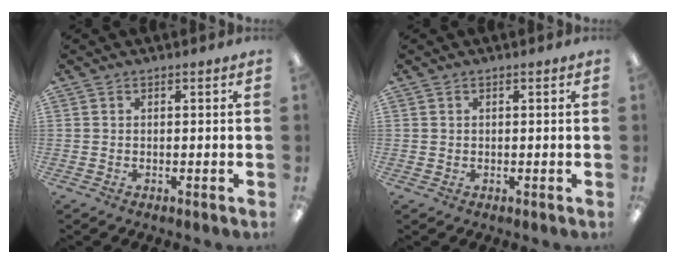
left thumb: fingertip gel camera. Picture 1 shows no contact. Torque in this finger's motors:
{"motor_torque": [-0.18, 0.14, 0.16, -0.20, 0.01]}